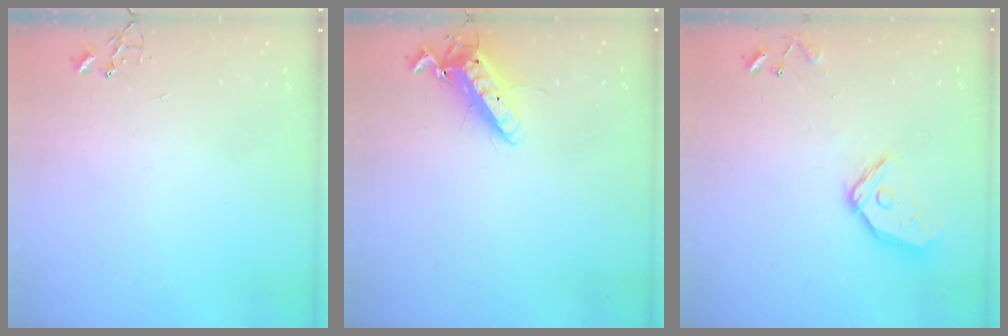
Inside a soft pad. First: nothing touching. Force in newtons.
{"total": 13.6, "press": 13.4, "slide": 2.0}
{"total": 12.2, "press": 12.2, "slide": 1.1}